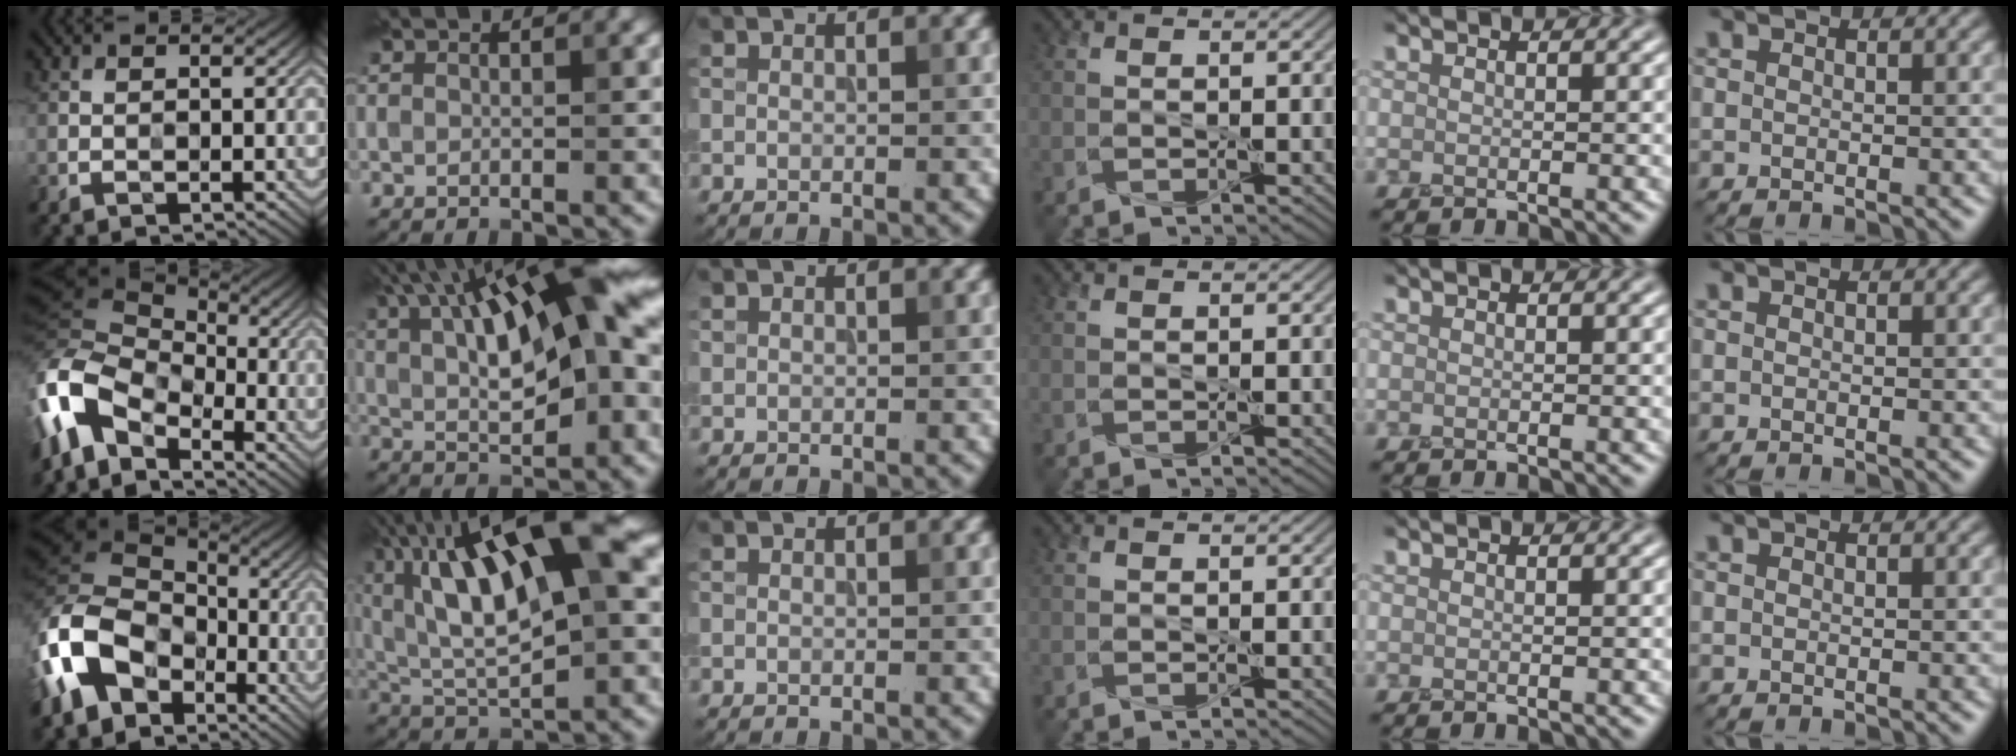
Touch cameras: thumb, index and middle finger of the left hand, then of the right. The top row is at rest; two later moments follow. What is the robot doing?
{"motion": "peel", "object": "sticker"}